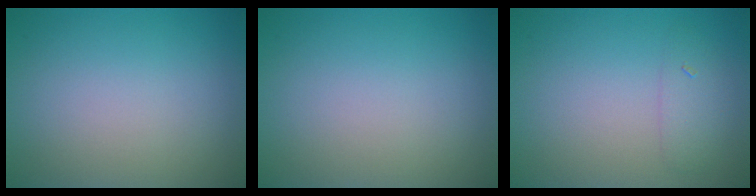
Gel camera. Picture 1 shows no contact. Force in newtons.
{"total": 0.0}
{"total": 1.6, "press": 1.6, "slide": 0.1}